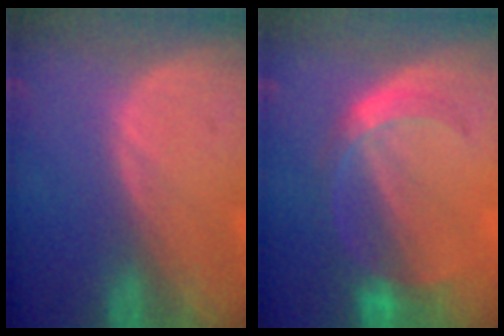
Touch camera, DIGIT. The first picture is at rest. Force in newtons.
{"total": 5.6, "press": 5.3, "slide": 1.9}